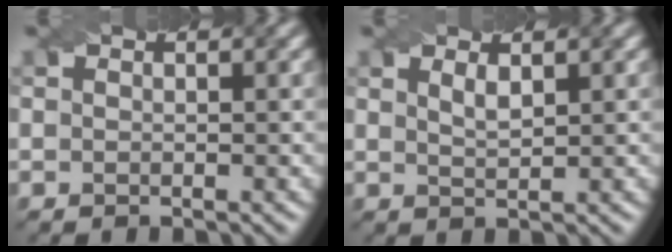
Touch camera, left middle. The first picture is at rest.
{"total": 1.4, "force": [0.9, 0.4, 1.0], "torque": [-0.020, 0.000, 0.019]}